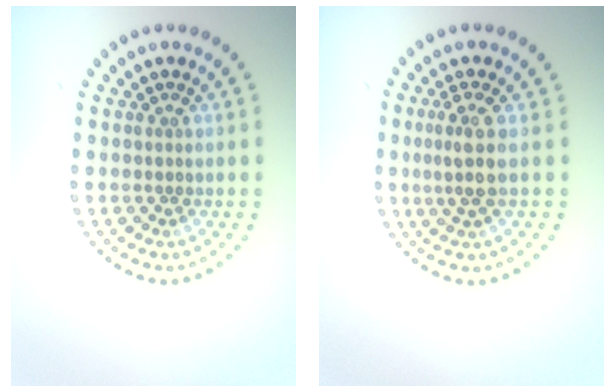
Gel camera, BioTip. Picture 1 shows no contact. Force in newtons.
{"total": 2.6, "press": 2.0, "slide": 1.6}